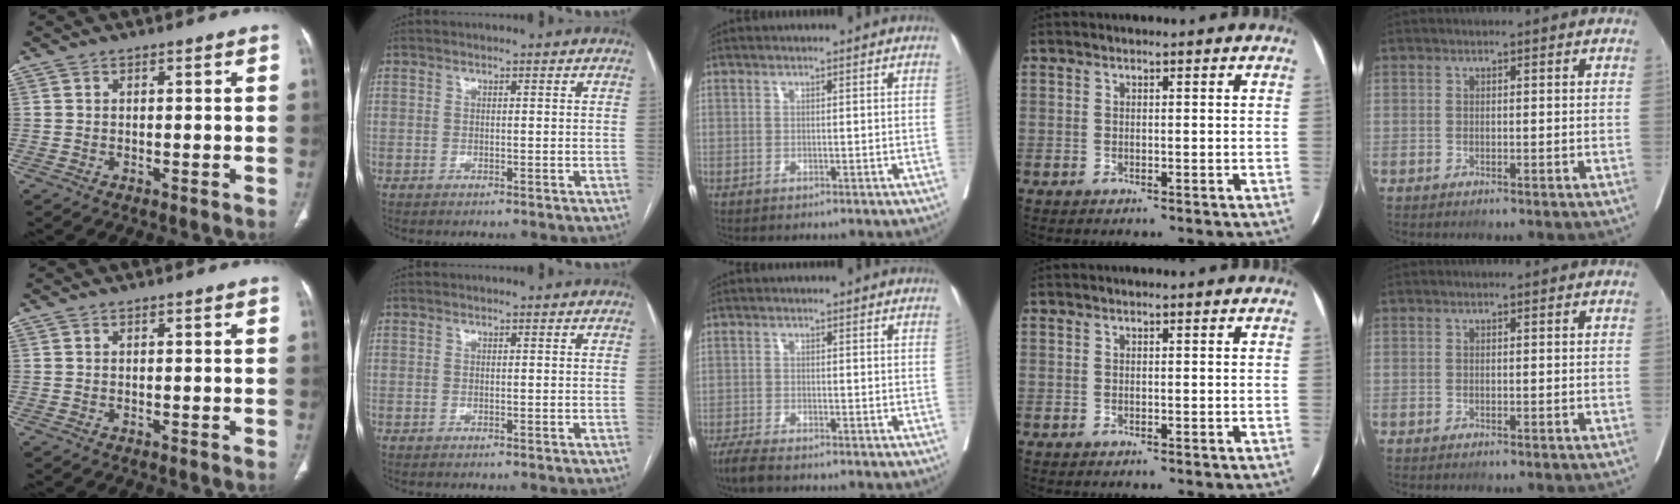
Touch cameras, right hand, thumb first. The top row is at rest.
{"middle": {"total": 3.5, "force": [-2.9, 0.5, 1.8], "torque": [-0.035, -0.009, -0.050]}}